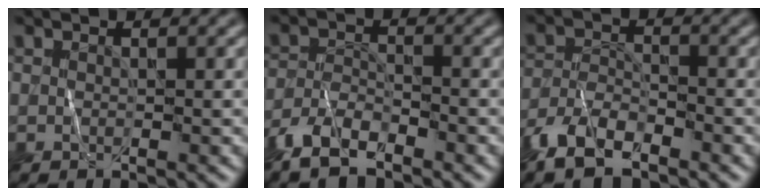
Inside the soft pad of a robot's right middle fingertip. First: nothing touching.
{"total": 5.7, "force": [-4.3, 2.1, 3.1], "torque": [-0.064, -0.007, -0.087]}
{"total": 6.9, "force": [-5.0, 2.8, 3.9], "torque": [-0.078, -0.008, -0.101]}